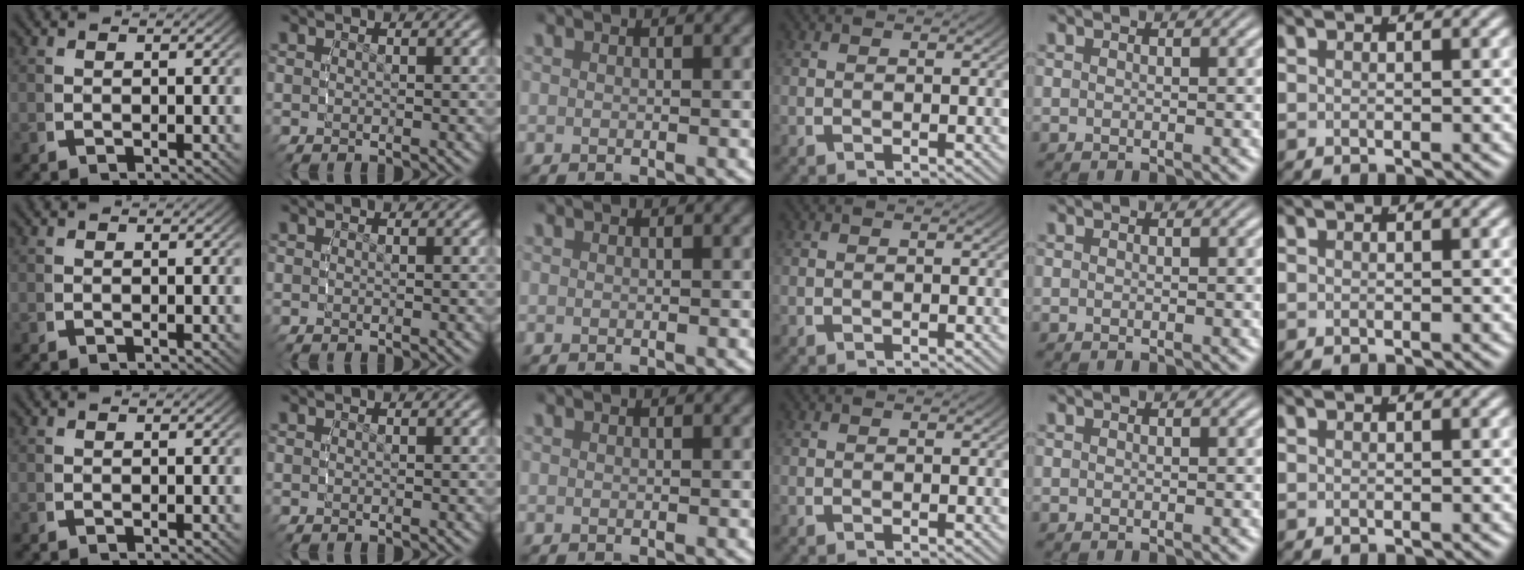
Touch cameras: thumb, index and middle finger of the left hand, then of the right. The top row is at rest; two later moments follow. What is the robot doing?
{"motion": "reach", "object": "measuring cup"}